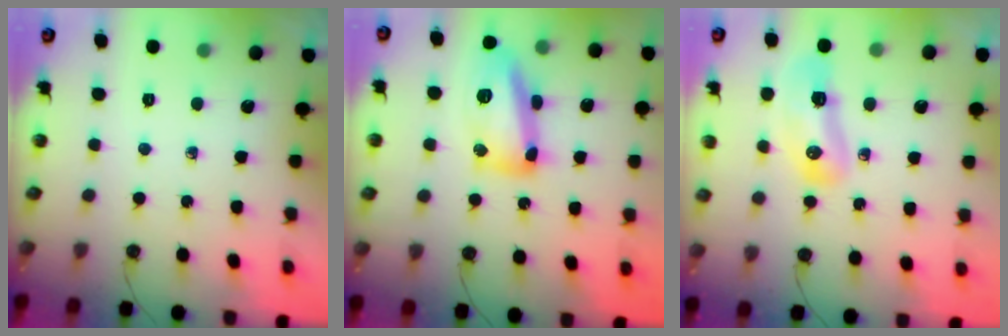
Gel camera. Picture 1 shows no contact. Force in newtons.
{"total": 14.3, "press": 14.3, "slide": 0.9}
{"total": 9.9, "press": 9.8, "slide": 0.9}